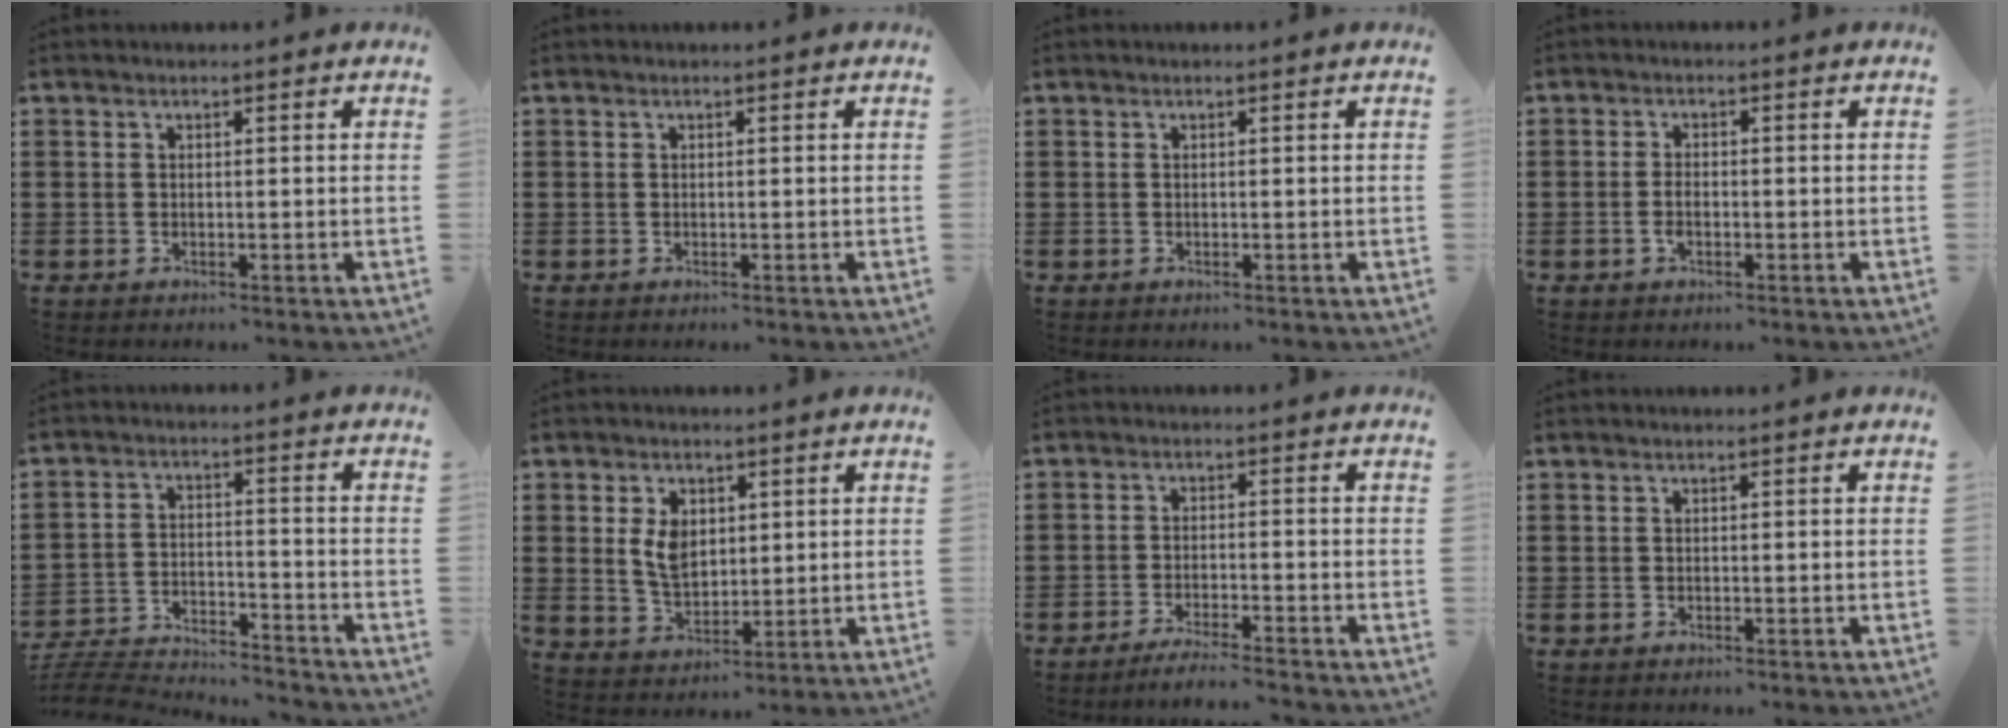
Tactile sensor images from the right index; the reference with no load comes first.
{"total": 0.0}
{"total": 0.0}
{"total": 1.9, "force": [-0.6, 0.9, 1.6], "torque": [-0.039, -0.005, -0.012]}
{"total": 5.5, "force": [-5.4, 0.6, 1.1], "torque": [-0.029, 0.000, -0.111]}
{"total": 5.8, "force": [1.6, 3.8, 4.1], "torque": [-0.098, 0.009, 0.026]}
{"total": 3.1, "force": [-2.9, -0.4, 0.9], "torque": [-0.016, -0.002, -0.057]}
{"total": 0.0}